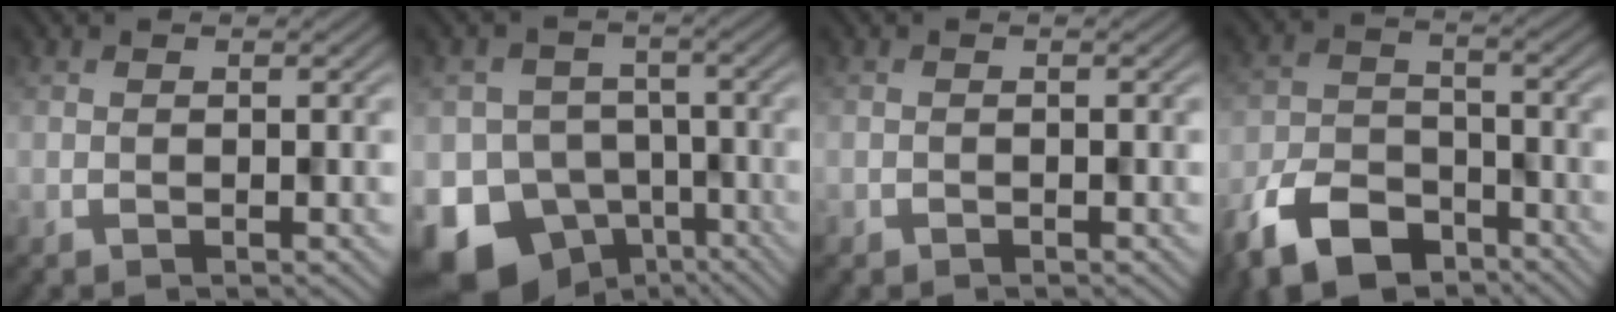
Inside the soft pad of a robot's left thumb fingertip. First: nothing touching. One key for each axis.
{"total": 12.8, "fx": -7.8, "fy": 9.6, "fz": 3.4, "tx": -0.089, "ty": -0.033, "tz": -0.116}
{"total": 0.6, "fx": -0.2, "fy": 0.3, "fz": -0.4, "tx": 0.011, "ty": 0.001, "tz": -0.004}
{"total": 9.6, "fx": -7.0, "fy": 4.9, "fz": 4.3, "tx": -0.089, "ty": -0.017, "tz": -0.138}